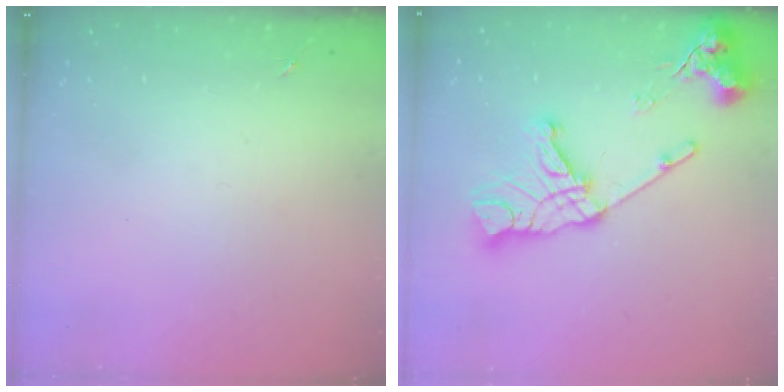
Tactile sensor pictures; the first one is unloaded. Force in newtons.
{"total": 18.1, "press": 18.0, "slide": 2.1}